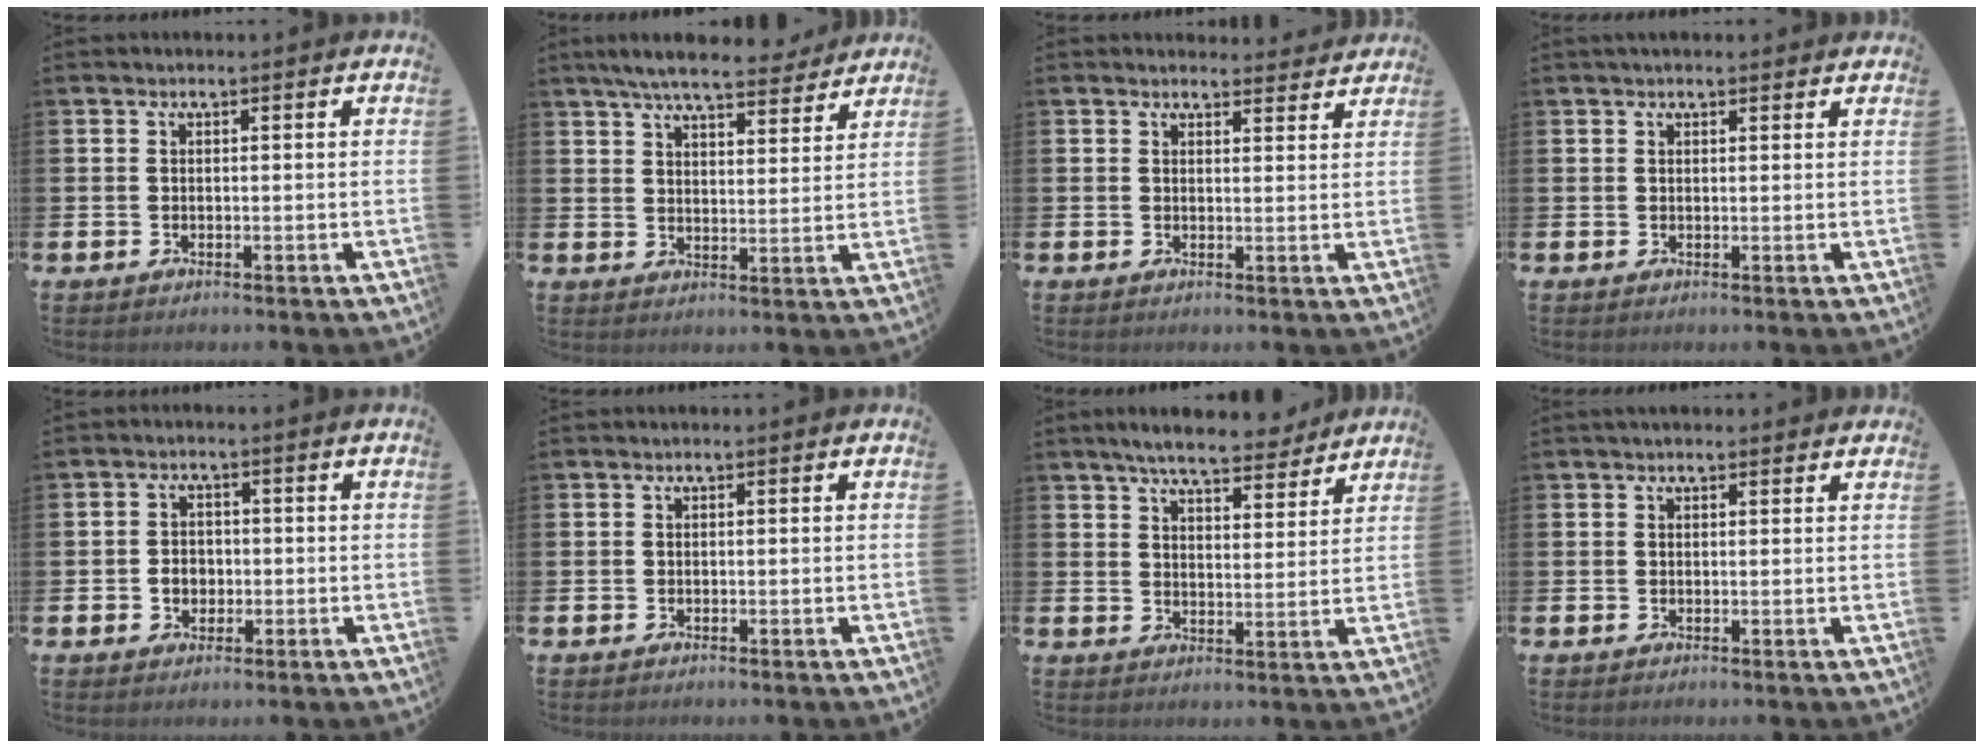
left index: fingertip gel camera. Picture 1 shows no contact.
{"total": 7.1, "force": [6.5, 1.2, 2.4], "torque": [-0.056, -0.032, 0.114]}
{"total": 2.5, "force": [2.4, 0.6, -0.1], "torque": [0.009, -0.015, 0.042]}
{"total": 1.4, "force": [1.2, 0.4, 0.4], "torque": [0.005, -0.002, 0.019]}
{"total": 2.7, "force": [-0.5, 2.3, 1.3], "torque": [-0.012, -0.001, -0.017]}
{"total": 0.0}
{"total": 6.9, "force": [6.4, 1.2, 2.3], "torque": [-0.044, -0.036, 0.109]}
{"total": 1.4, "force": [1.3, 0.4, 0.3], "torque": [0.006, -0.001, 0.021]}